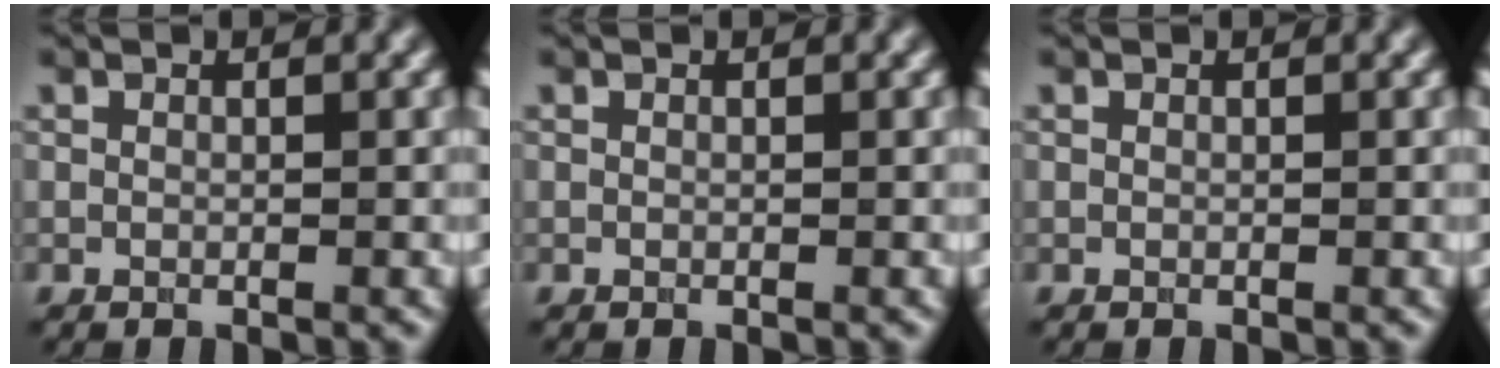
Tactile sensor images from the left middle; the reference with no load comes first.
{"total": 0.0}
{"total": 0.0}